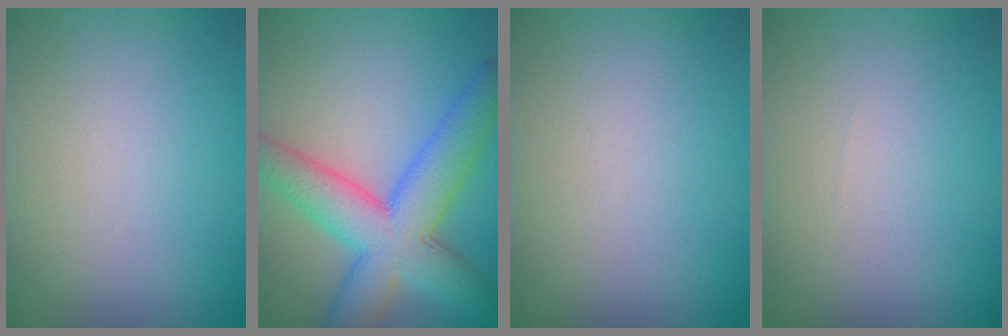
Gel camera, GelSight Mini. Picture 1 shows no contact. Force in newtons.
{"total": 8.8, "press": 8.8, "slide": 0.1}
{"total": 0.0}
{"total": 0.0}